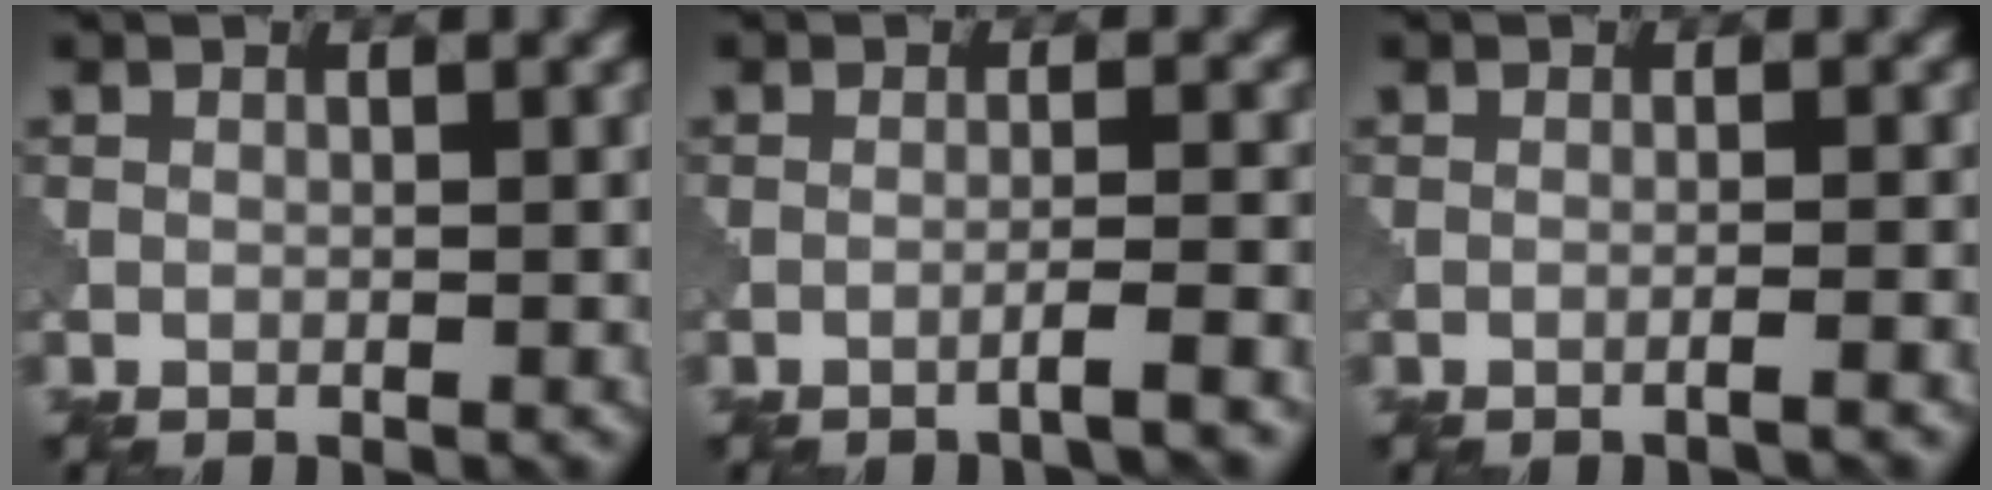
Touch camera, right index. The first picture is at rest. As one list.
[{"total": 2.2, "force": [-1.3, 0.0, 1.8], "torque": [-0.015, 0.012, -0.038]}, {"total": 1.5, "force": [-0.9, 0.1, 1.2], "torque": [-0.011, 0.004, -0.031]}]